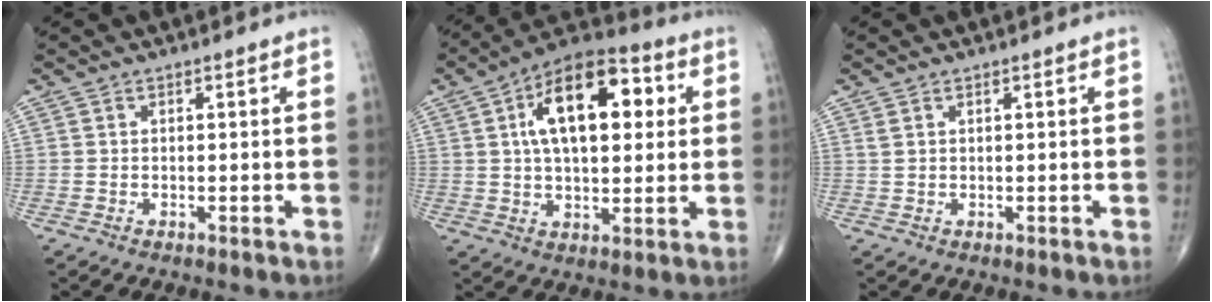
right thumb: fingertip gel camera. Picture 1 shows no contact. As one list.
[{"total": 18.8, "force": [4.7, 9.6, 15.5], "torque": [-0.220, 0.015, 0.069]}, {"total": 0.9, "force": [0.6, 0.3, 0.6], "torque": [-0.011, 0.006, 0.016]}]